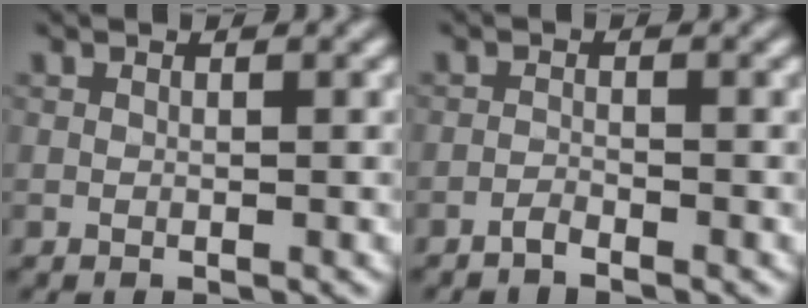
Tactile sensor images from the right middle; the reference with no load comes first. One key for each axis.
{"total": 1.0, "fx": -1.0, "fy": -0.1, "fz": 0.0, "tx": -0.001, "ty": 0.012, "tz": -0.017}